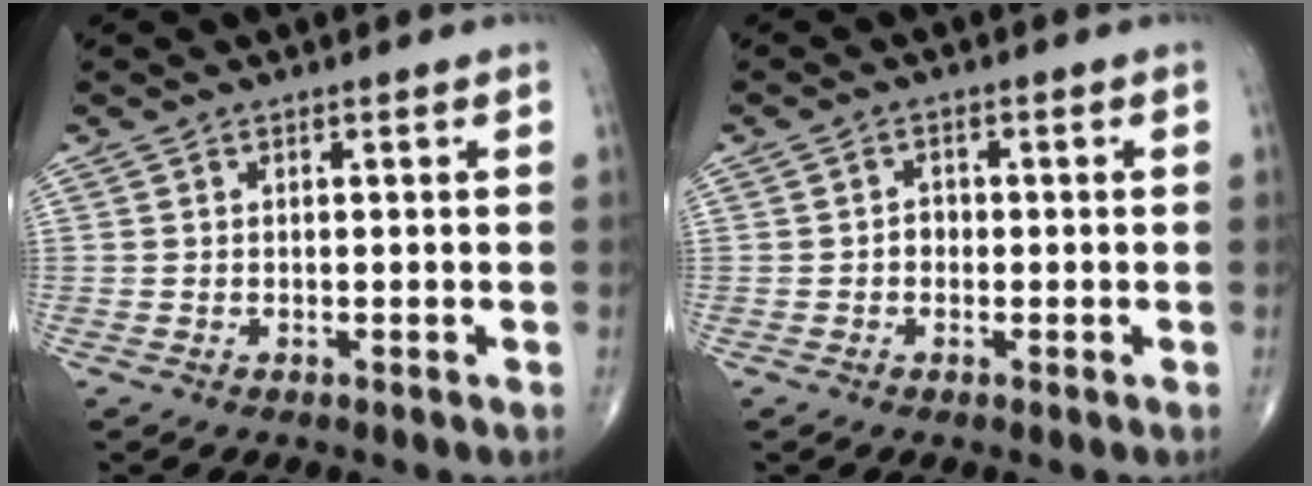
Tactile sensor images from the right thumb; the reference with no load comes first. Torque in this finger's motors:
{"motor_torque": [0.06, 0.29, 0.15, -0.05, 0.00]}